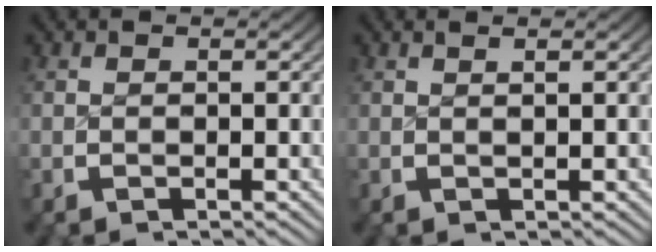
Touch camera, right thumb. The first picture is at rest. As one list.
[{"total": 0.9, "force": [0.6, -0.1, 0.6], "torque": [-0.008, 0.001, 0.014]}]